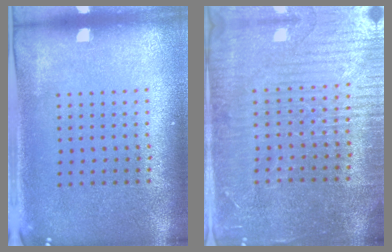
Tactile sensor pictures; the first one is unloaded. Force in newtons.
{"total": 4.5, "press": 4.2, "slide": 1.6}